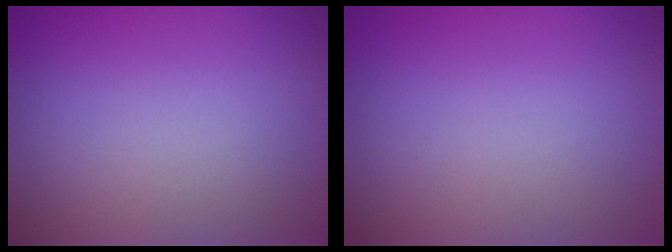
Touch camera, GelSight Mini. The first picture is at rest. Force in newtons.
{"total": 0.0}